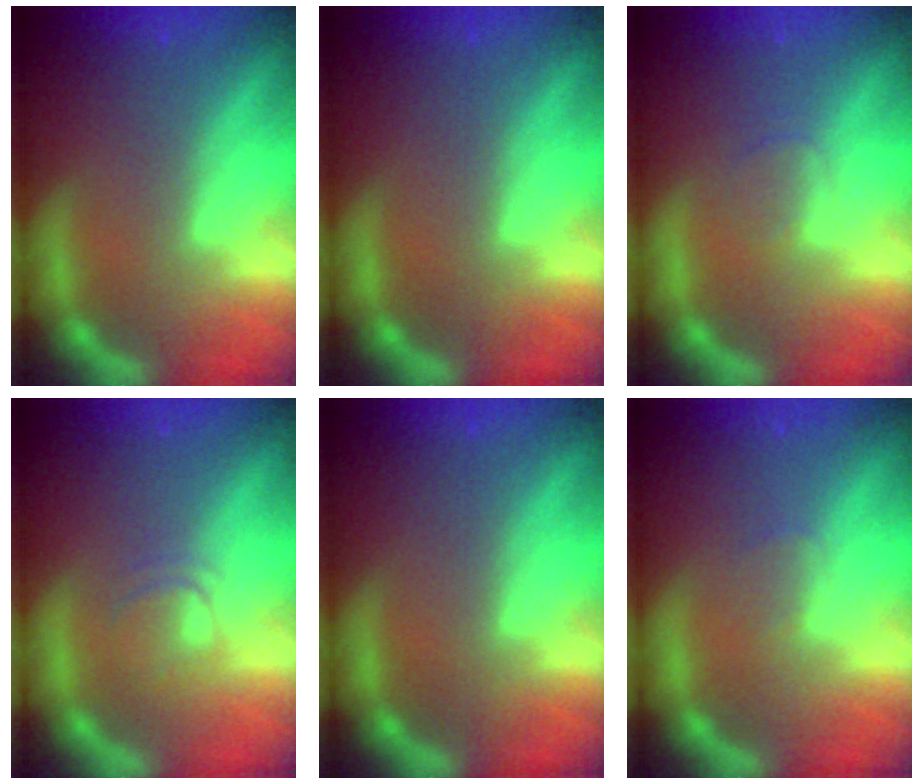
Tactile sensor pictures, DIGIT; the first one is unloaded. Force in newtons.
{"total": 0.0}
{"total": 1.4}
{"total": 2.0}
{"total": 0.0}
{"total": 1.0}